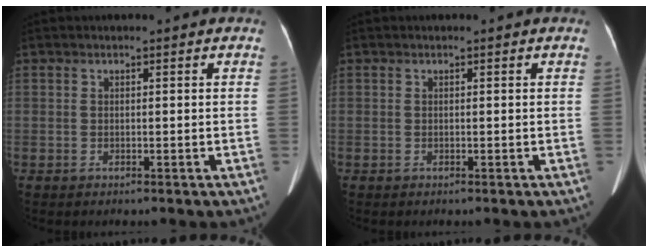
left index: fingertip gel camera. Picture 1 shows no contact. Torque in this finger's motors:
{"motor_torque": [0.00, 0.00, 0.00, 0.00]}